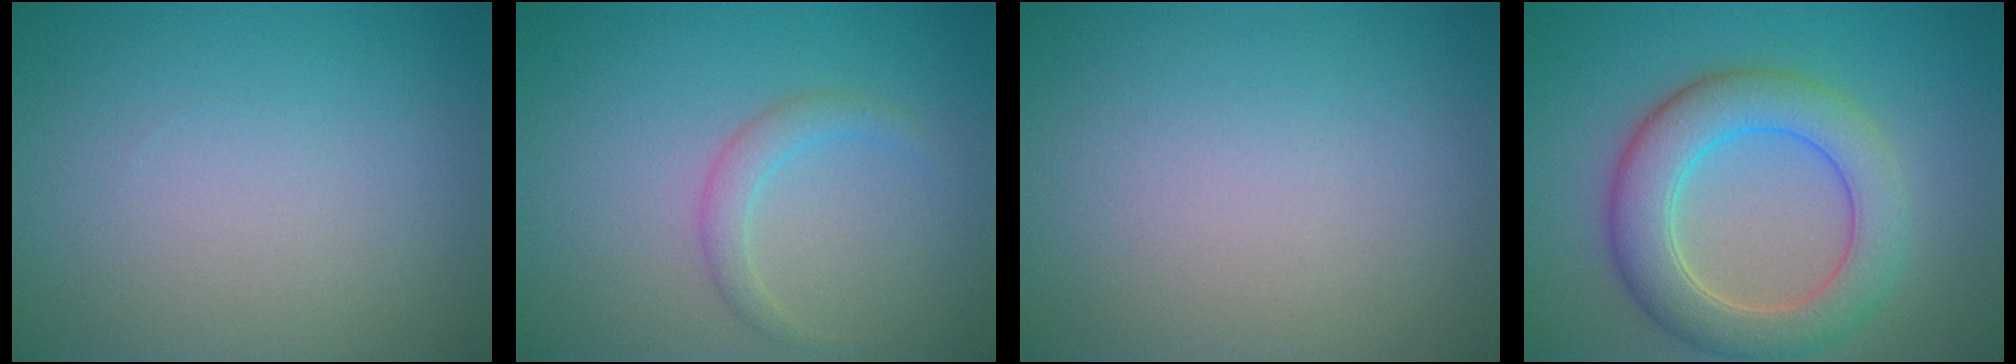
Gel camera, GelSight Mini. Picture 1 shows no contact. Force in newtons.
{"total": 1.7, "press": 1.7, "slide": 0.1}
{"total": 0.0}
{"total": 6.5, "press": 6.5, "slide": 0.0}